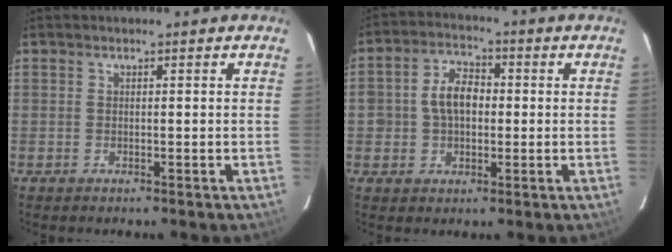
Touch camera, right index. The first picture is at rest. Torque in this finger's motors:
{"motor_torque": [0.26, -0.01, 0.18, 0.10]}